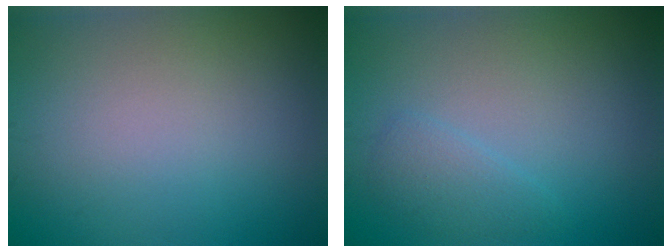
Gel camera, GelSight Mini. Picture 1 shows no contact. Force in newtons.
{"total": 1.6, "press": 1.6, "slide": 0.2}